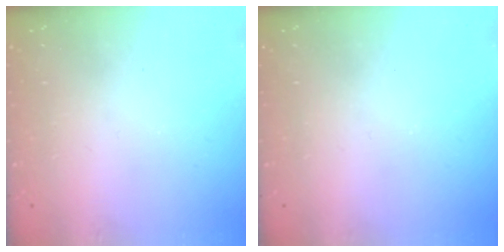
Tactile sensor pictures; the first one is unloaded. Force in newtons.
{"total": 0.0}